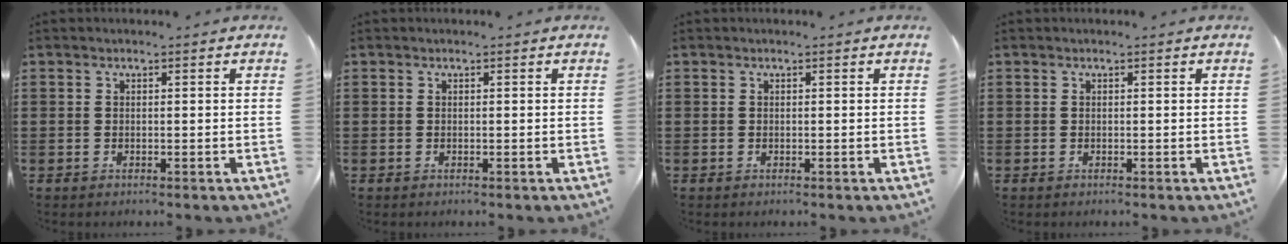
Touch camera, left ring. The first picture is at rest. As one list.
[{"total": 0.0}, {"total": 0.0}, {"total": 0.0}]